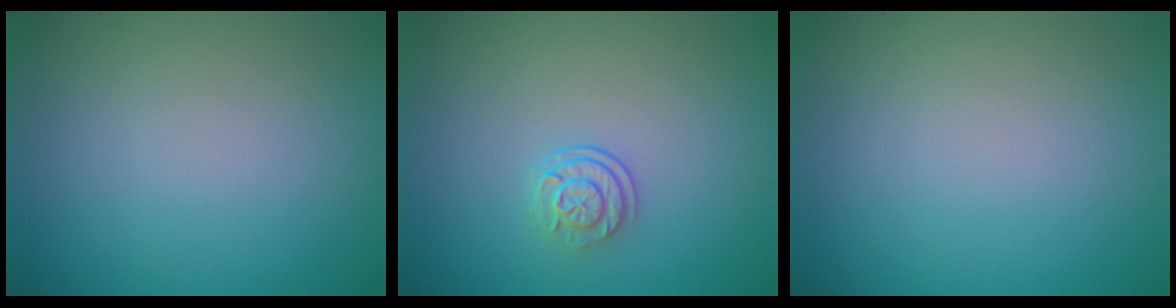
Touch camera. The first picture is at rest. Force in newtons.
{"total": 2.3, "press": 1.7, "slide": 1.5}
{"total": 0.0}